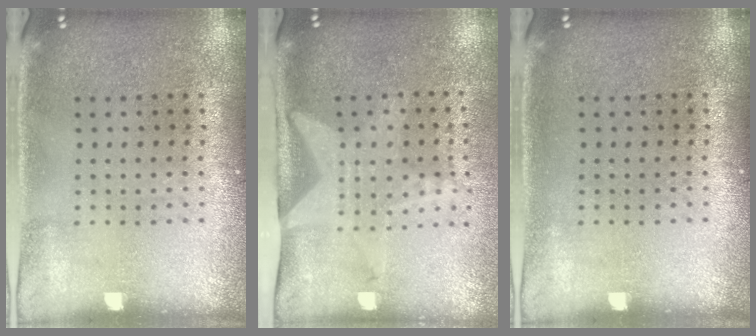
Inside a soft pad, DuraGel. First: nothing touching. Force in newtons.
{"total": 2.1, "press": 1.5, "slide": 1.5}
{"total": 0.0}